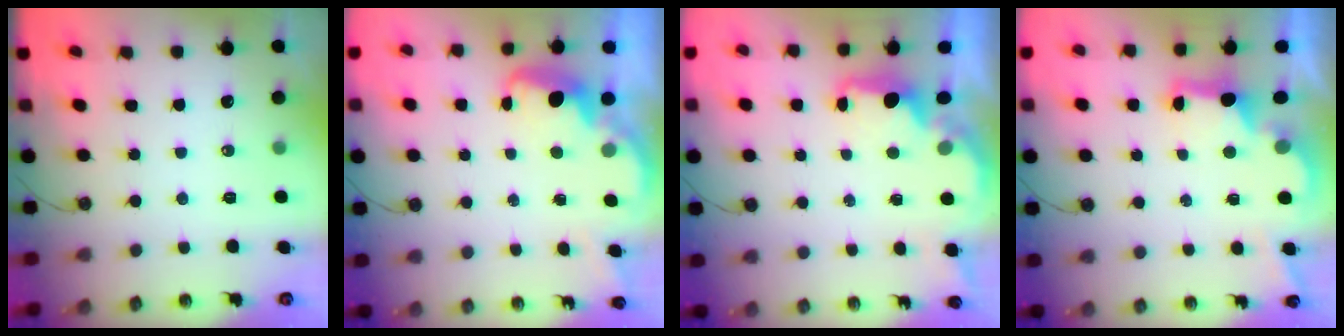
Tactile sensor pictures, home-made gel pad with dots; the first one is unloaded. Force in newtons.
{"total": 2.5, "press": 2.5, "slide": 0.4}
{"total": 1.8, "press": 1.6, "slide": 0.7}
{"total": 2.8, "press": 2.6, "slide": 0.9}